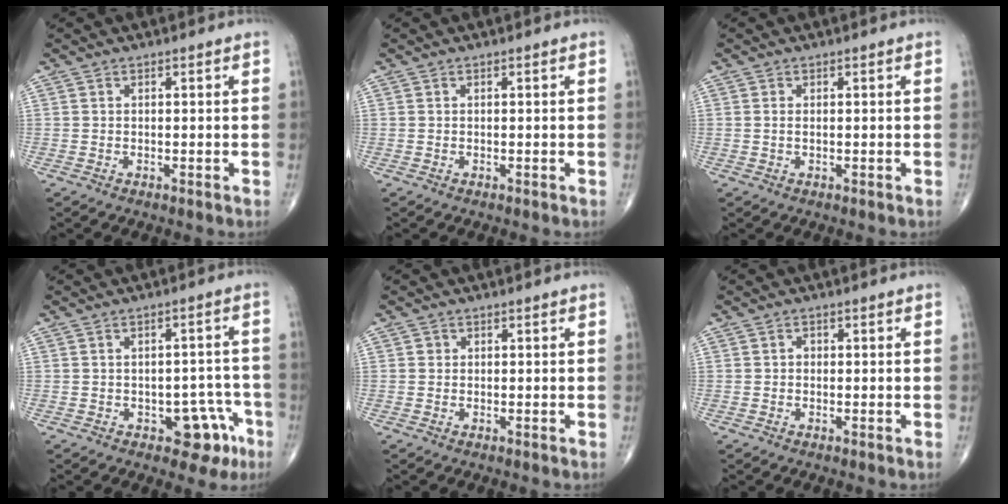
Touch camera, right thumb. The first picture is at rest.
{"total": 0.0}
{"total": 0.6, "force": [0.1, 0.2, 0.5], "torque": [-0.012, 0.002, 0.003]}
{"total": 7.4, "force": [-3.6, 4.4, 4.8], "torque": [-0.021, 0.030, -0.039]}
{"total": 0.7, "force": [0.1, 0.7, 0.1], "torque": [0.002, 0.002, 0.001]}
{"total": 0.9, "force": [-0.1, 0.8, 0.4], "torque": [-0.002, 0.003, -0.005]}